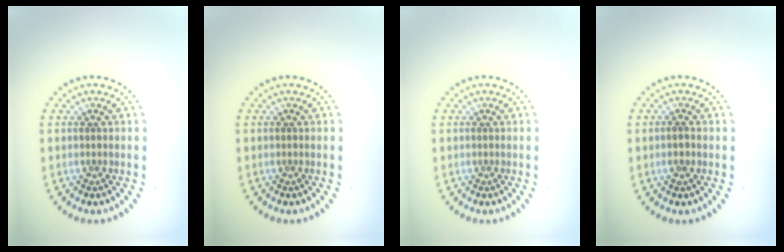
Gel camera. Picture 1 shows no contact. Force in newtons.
{"total": 0.0}
{"total": 0.0}
{"total": 0.6, "press": 0.5, "slide": 0.3}